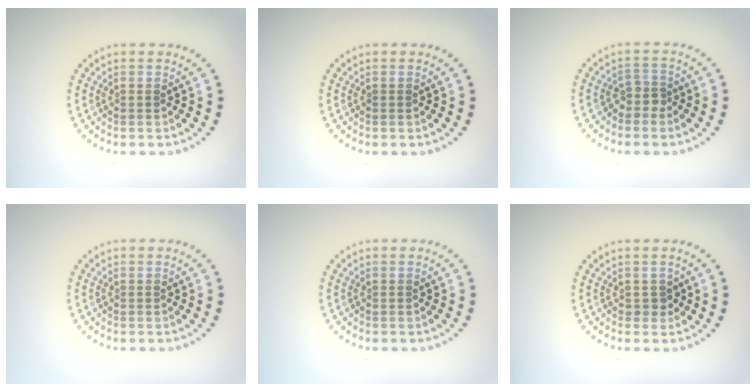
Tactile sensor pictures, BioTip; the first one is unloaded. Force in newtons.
{"total": 0.0}
{"total": 1.5, "press": 1.2, "slide": 0.9}
{"total": 0.0}
{"total": 0.0}
{"total": 1.1, "press": 1.0, "slide": 0.4}